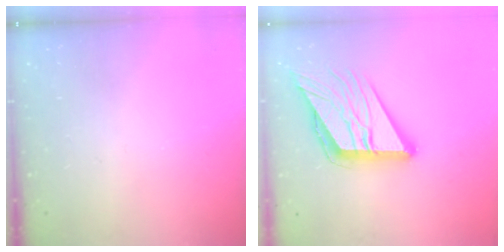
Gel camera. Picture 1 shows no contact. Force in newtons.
{"total": 17.6, "press": 17.5, "slide": 2.0}